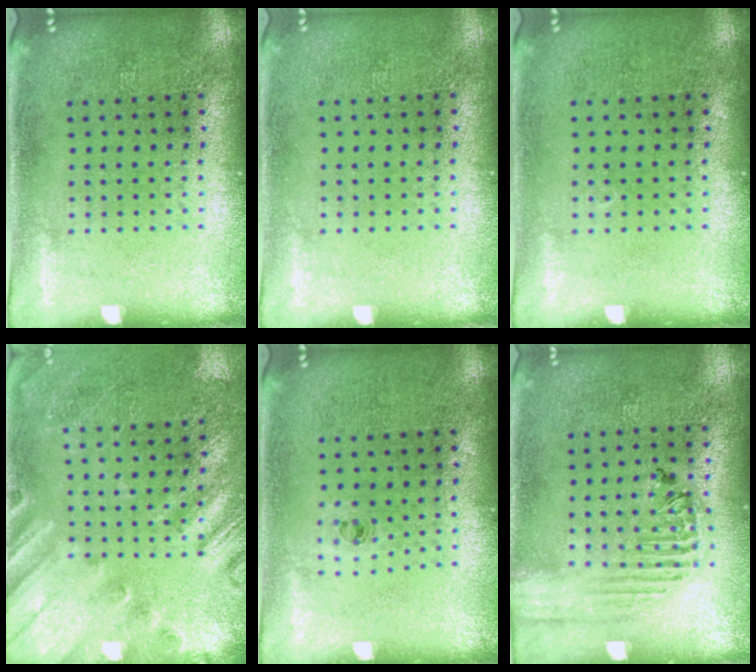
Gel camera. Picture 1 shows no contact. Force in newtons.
{"total": 0.0}
{"total": 0.0}
{"total": 2.2, "press": 1.8, "slide": 1.2}
{"total": 0.5, "press": 0.3, "slide": 0.5}
{"total": 1.7, "press": 1.6, "slide": 0.6}